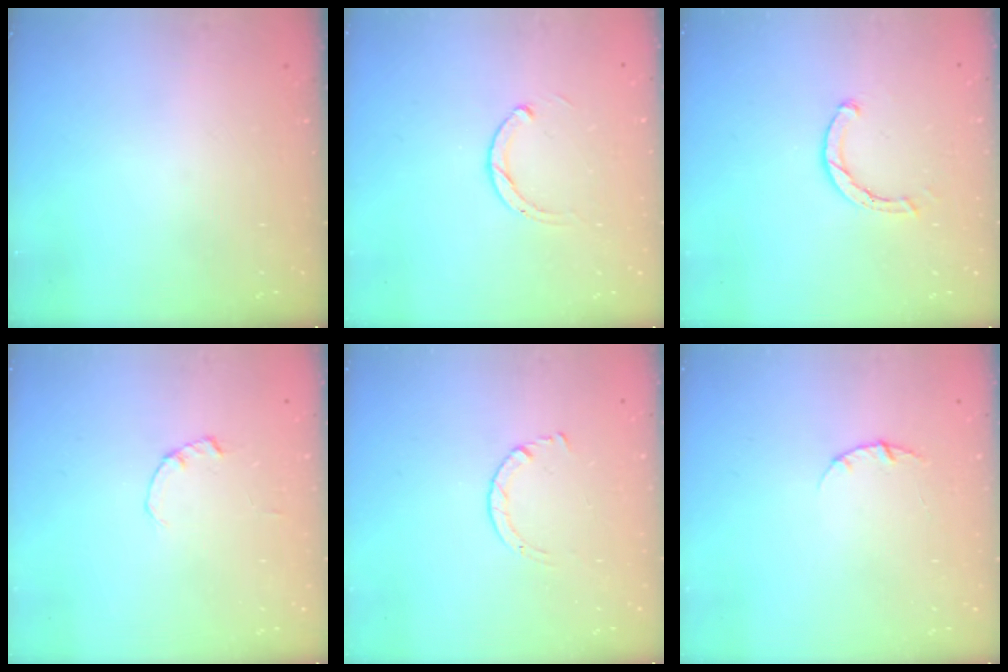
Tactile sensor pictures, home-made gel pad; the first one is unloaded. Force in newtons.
{"total": 2.5, "press": 2.5, "slide": 0.3}
{"total": 2.0, "press": 2.0, "slide": 0.2}
{"total": 0.0}
{"total": 1.7, "press": 1.7, "slide": 0.2}
{"total": 2.8, "press": 2.8, "slide": 0.4}